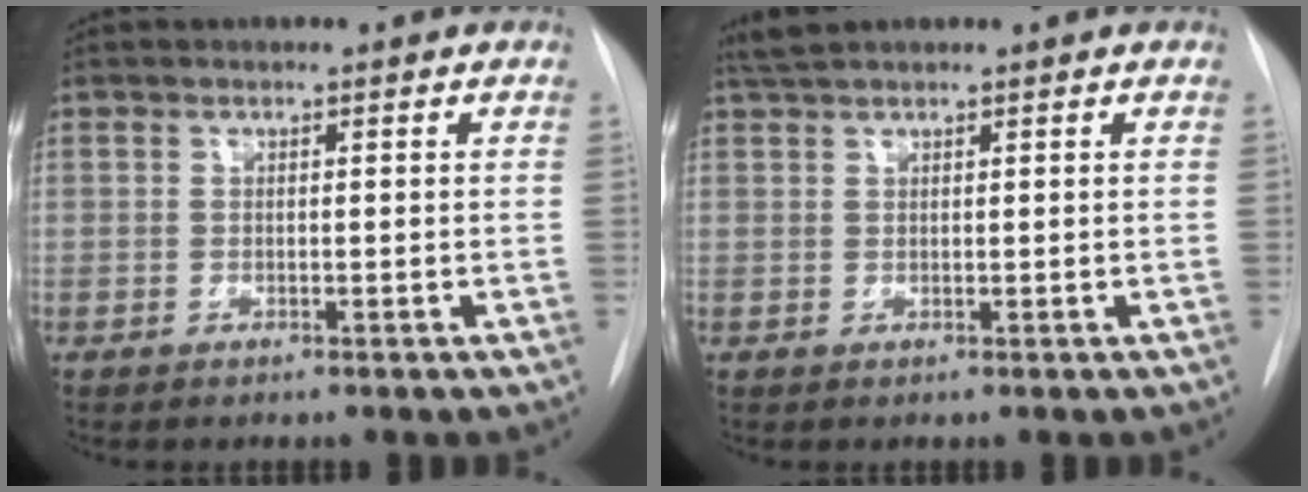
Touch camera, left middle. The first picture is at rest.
{"total": 2.1, "force": [2.0, 0.0, 0.9], "torque": [-0.018, 0.015, 0.039]}